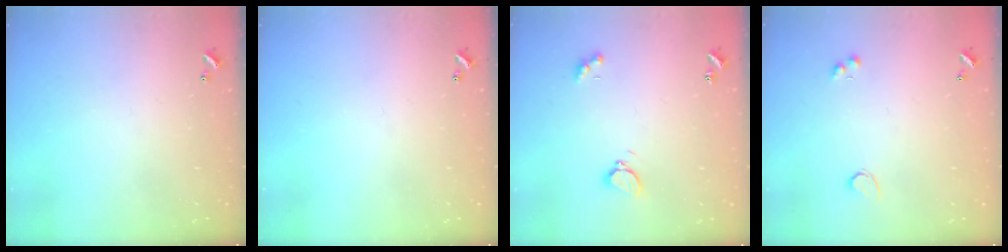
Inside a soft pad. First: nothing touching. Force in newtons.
{"total": 0.0}
{"total": 2.8, "press": 2.8, "slide": 0.5}
{"total": 1.8, "press": 1.3, "slide": 1.2}